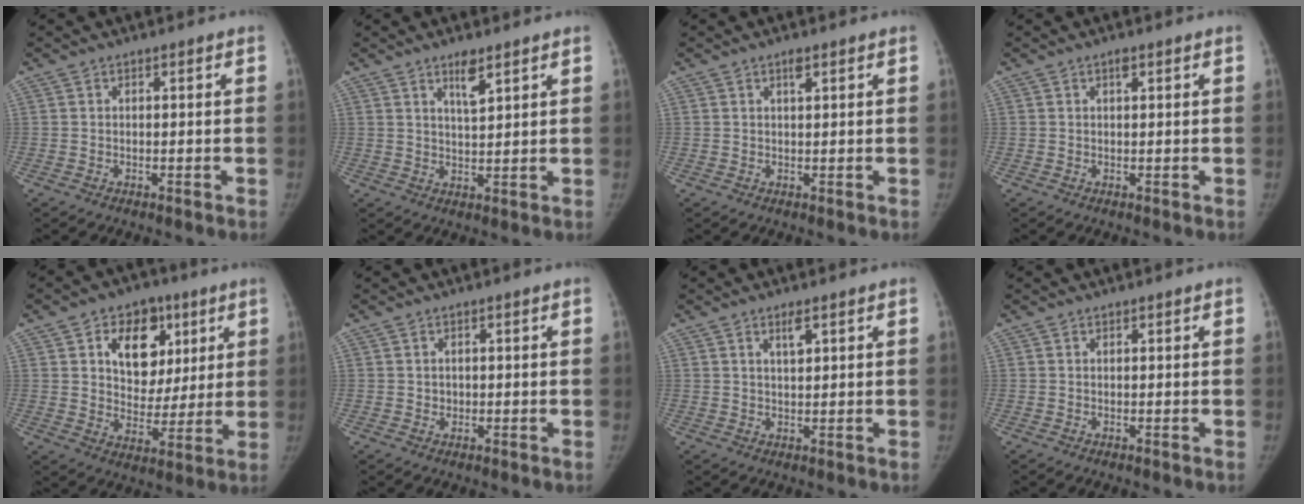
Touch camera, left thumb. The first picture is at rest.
{"total": 4.2, "force": [2.7, 1.1, 3.0], "torque": [-0.046, -0.018, 0.049]}
{"total": 1.5, "force": [0.9, 0.4, 1.1], "torque": [-0.016, 0.000, 0.014]}
{"total": 1.0, "force": [0.6, 0.4, 0.8], "torque": [-0.010, 0.000, 0.008]}
{"total": 14.4, "force": [5.6, 10.6, 8.0], "torque": [-0.065, -0.017, 0.090]}
{"total": 1.1, "force": [0.0, 1.0, 0.3], "torque": [0.001, 0.002, 0.002]}
{"total": 2.7, "force": [1.5, 0.8, 2.1], "torque": [-0.035, -0.006, 0.028]}
{"total": 0.0}